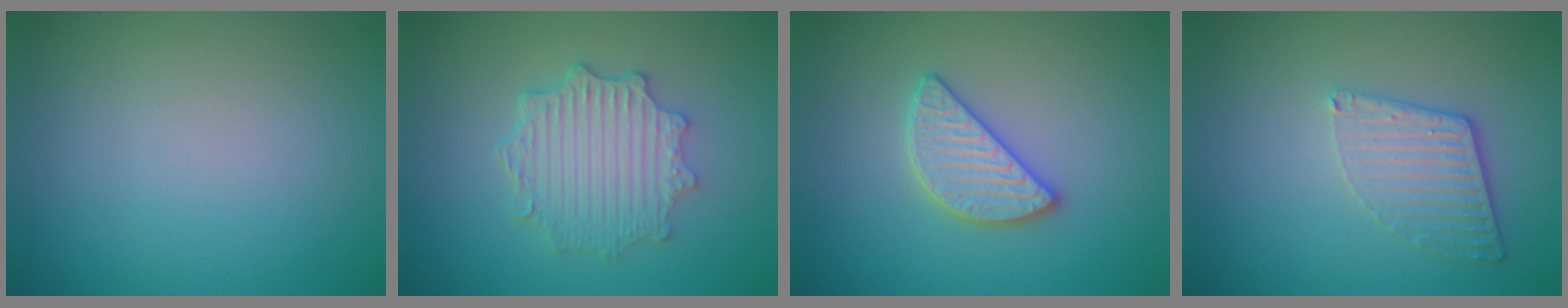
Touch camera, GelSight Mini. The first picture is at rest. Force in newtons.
{"total": 4.6, "press": 3.7, "slide": 2.7}
{"total": 3.0, "press": 3.0, "slide": 0.2}
{"total": 3.2, "press": 2.7, "slide": 1.6}